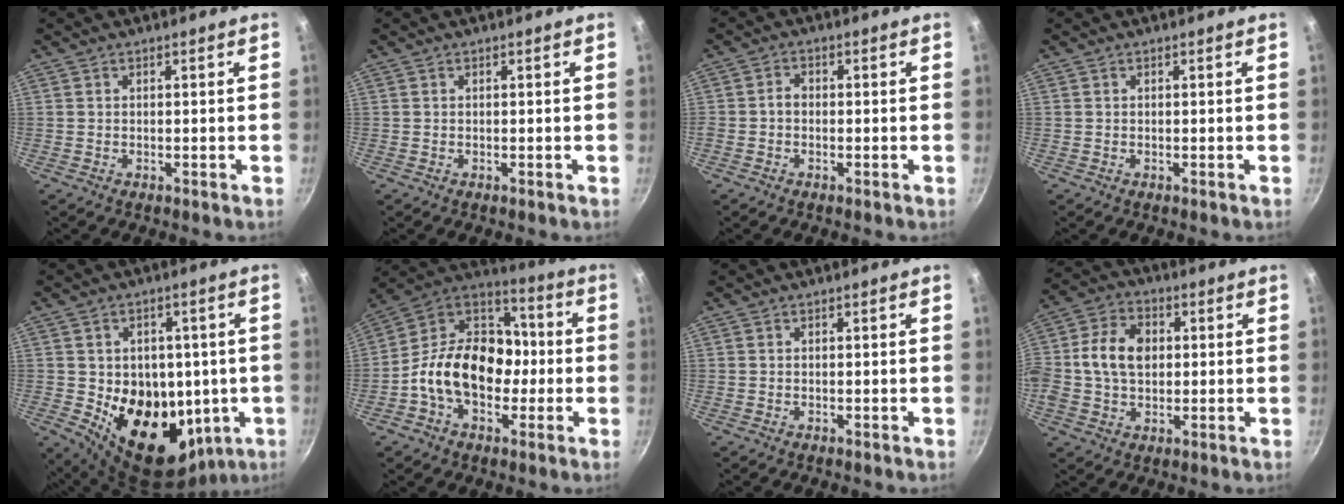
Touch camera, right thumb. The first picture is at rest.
{"total": 0.0}
{"total": 2.0, "force": [-0.5, 1.5, 1.2], "torque": [-0.017, 0.012, -0.013]}
{"total": 0.0}
{"total": 19.4, "force": [-2.0, 14.2, 13.1], "torque": [-0.165, -0.009, -0.008]}
{"total": 19.2, "force": [-3.1, 13.9, 12.9], "torque": [-0.170, 0.057, -0.071]}
{"total": 0.0}
{"total": 11.5, "force": [1.0, 8.3, 7.9], "torque": [-0.133, 0.014, 0.001]}